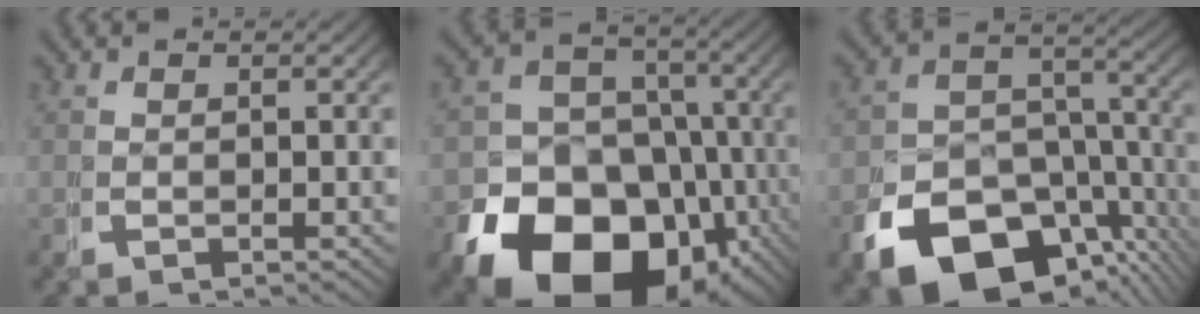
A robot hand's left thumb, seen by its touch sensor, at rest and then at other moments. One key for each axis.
{"total": 20.4, "fx": -8.7, "fy": 14.0, "fz": 12.0, "tx": -0.210, "ty": -0.088, "tz": -0.114}
{"total": 14.3, "fx": -7.4, "fy": 8.9, "fz": 8.4, "tx": -0.131, "ty": -0.042, "tz": -0.108}